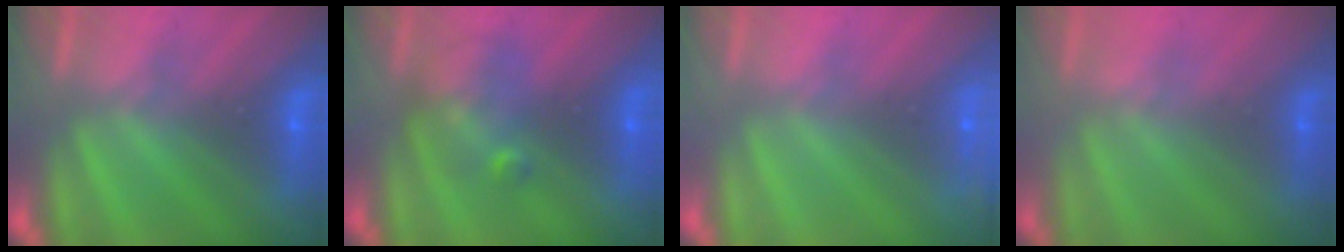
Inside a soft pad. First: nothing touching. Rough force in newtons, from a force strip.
{"total": 2.4}
{"total": 2.3}
{"total": 2.2}